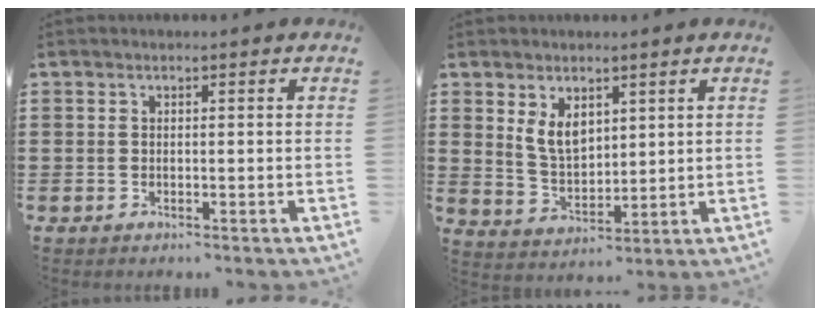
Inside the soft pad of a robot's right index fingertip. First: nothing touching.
{"total": 5.2, "force": [2.6, 2.9, 3.4], "torque": [-0.083, 0.005, 0.047]}